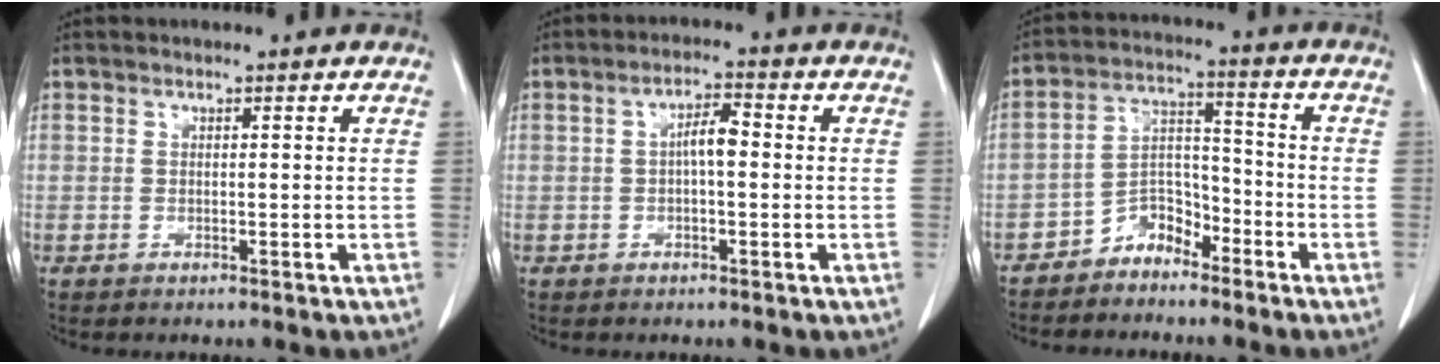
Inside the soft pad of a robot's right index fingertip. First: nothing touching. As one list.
[{"total": 3.7, "force": [0.1, 1.0, 3.6], "torque": [-0.062, 0.013, -0.002]}, {"total": 5.8, "force": [-4.5, 3.2, 1.8], "torque": [-0.023, 0.023, -0.086]}]